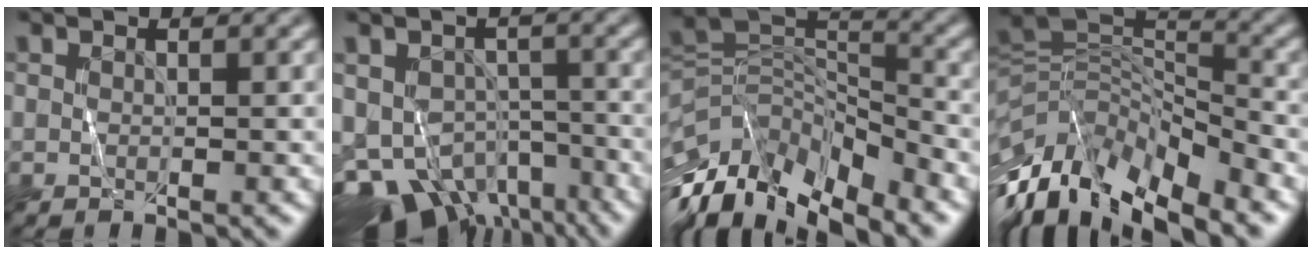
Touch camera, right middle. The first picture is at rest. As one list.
[{"total": 10.1, "force": [-6.2, 6.1, 5.2], "torque": [-0.094, -0.025, -0.079]}, {"total": 11.8, "force": [-8.0, 5.1, 7.0], "torque": [-0.156, 0.007, -0.137]}, {"total": 11.0, "force": [-6.4, 4.9, 7.5], "torque": [-0.158, 0.010, -0.115]}]